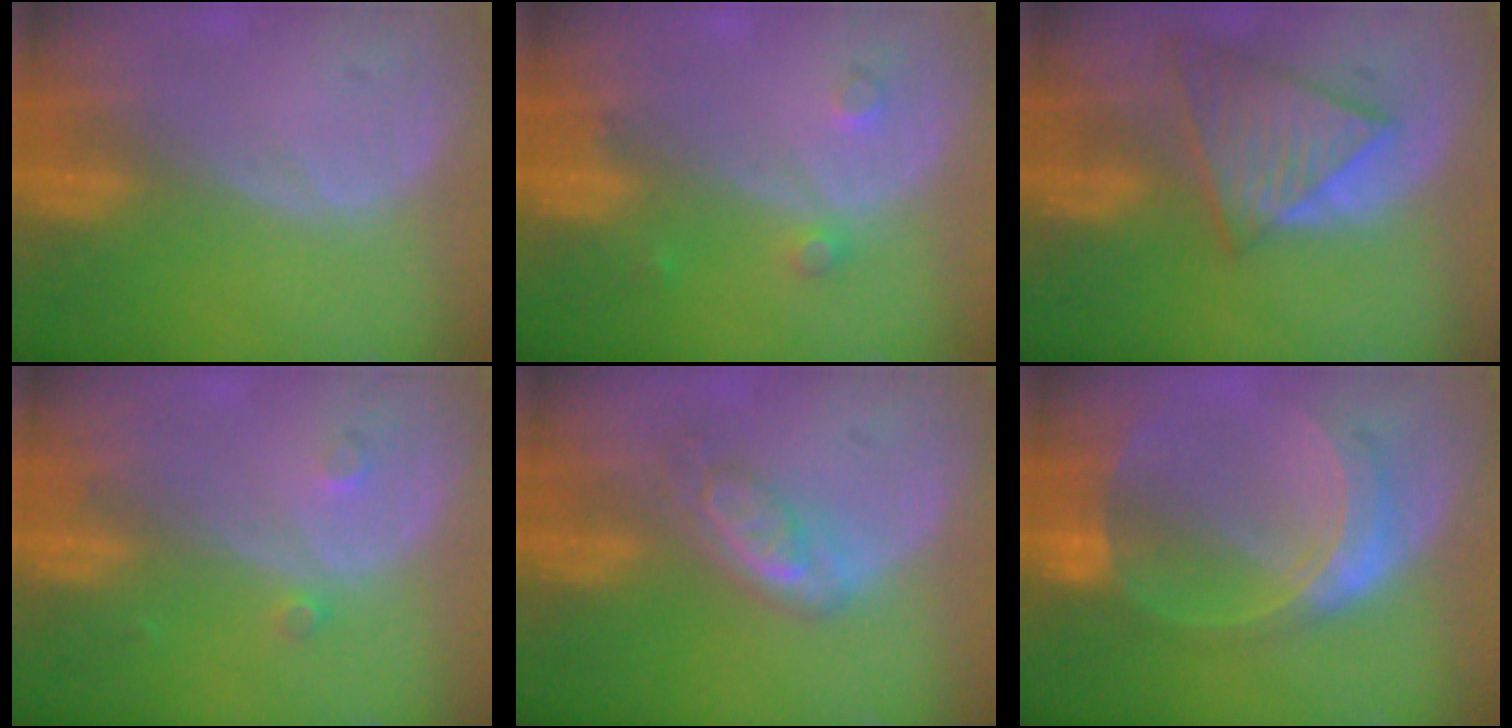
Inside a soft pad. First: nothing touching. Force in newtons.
{"total": 2.0, "press": 2.0, "slide": 0.2}
{"total": 8.4, "press": 7.4, "slide": 4.1}
{"total": 1.9, "press": 1.6, "slide": 1.0}
{"total": 5.0, "press": 4.6, "slide": 2.0}
{"total": 7.6, "press": 6.8, "slide": 3.5}